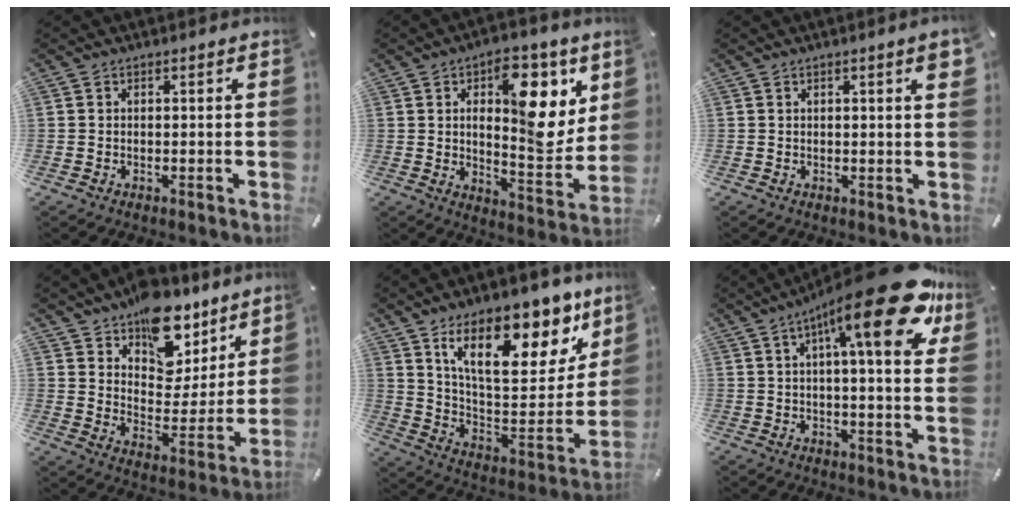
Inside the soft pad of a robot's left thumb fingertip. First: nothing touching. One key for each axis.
{"total": 16.2, "fx": 6.3, "fy": 7.5, "fz": 12.9, "tx": -0.145, "ty": -0.038, "tz": 0.098}
{"total": 3.1, "fx": 1.2, "fy": 0.2, "fz": 2.8, "tx": -0.054, "ty": 0.000, "tz": 0.021}
{"total": 15.5, "fx": 11.5, "fy": 9.1, "fz": 5.1, "tx": -0.063, "ty": -0.104, "tz": 0.208}
{"total": 24.0, "fx": 15.0, "fy": 10.6, "fz": 15.5, "tx": -0.226, "ty": -0.099, "tz": 0.252}
{"total": 22.3, "fx": 10.4, "fy": 4.9, "fz": 19.1, "tx": -0.277, "ty": -0.063, "tz": 0.151}